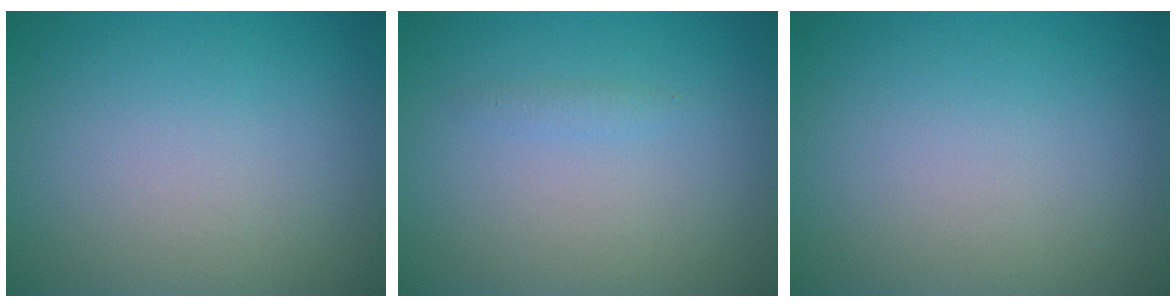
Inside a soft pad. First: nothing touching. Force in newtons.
{"total": 0.7, "press": 0.7, "slide": 0.0}
{"total": 0.0}